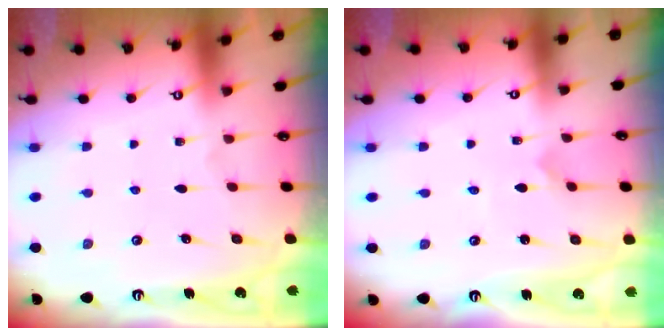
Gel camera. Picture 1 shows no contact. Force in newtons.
{"total": 0.6, "press": 0.6, "slide": 0.0}